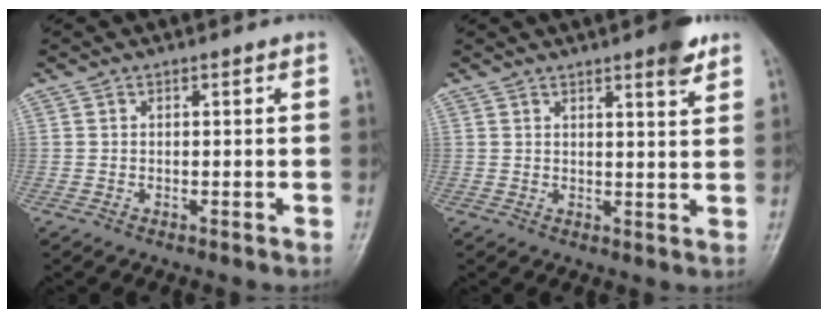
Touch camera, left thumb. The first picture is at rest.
{"total": 5.0, "force": [3.3, 0.9, 3.6], "torque": [-0.042, -0.019, 0.041]}